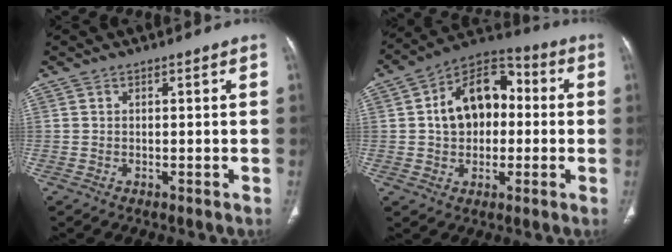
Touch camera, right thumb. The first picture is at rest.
{"total": 14.8, "force": [1.0, 10.4, 10.5], "torque": [-0.131, 0.034, 0.005]}